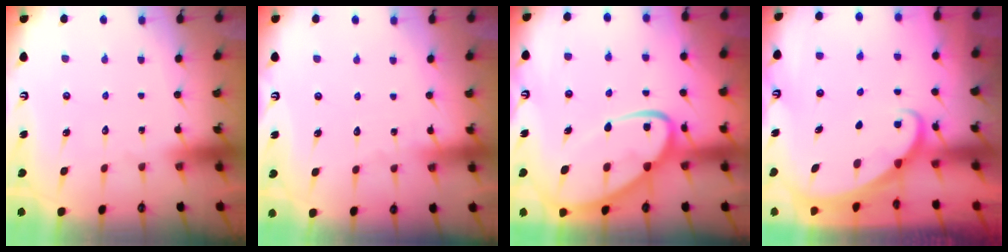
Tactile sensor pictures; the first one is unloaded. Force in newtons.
{"total": 2.2, "press": 2.2, "slide": 0.3}
{"total": 13.2, "press": 13.1, "slide": 1.2}
{"total": 1.7, "press": 1.6, "slide": 0.1}